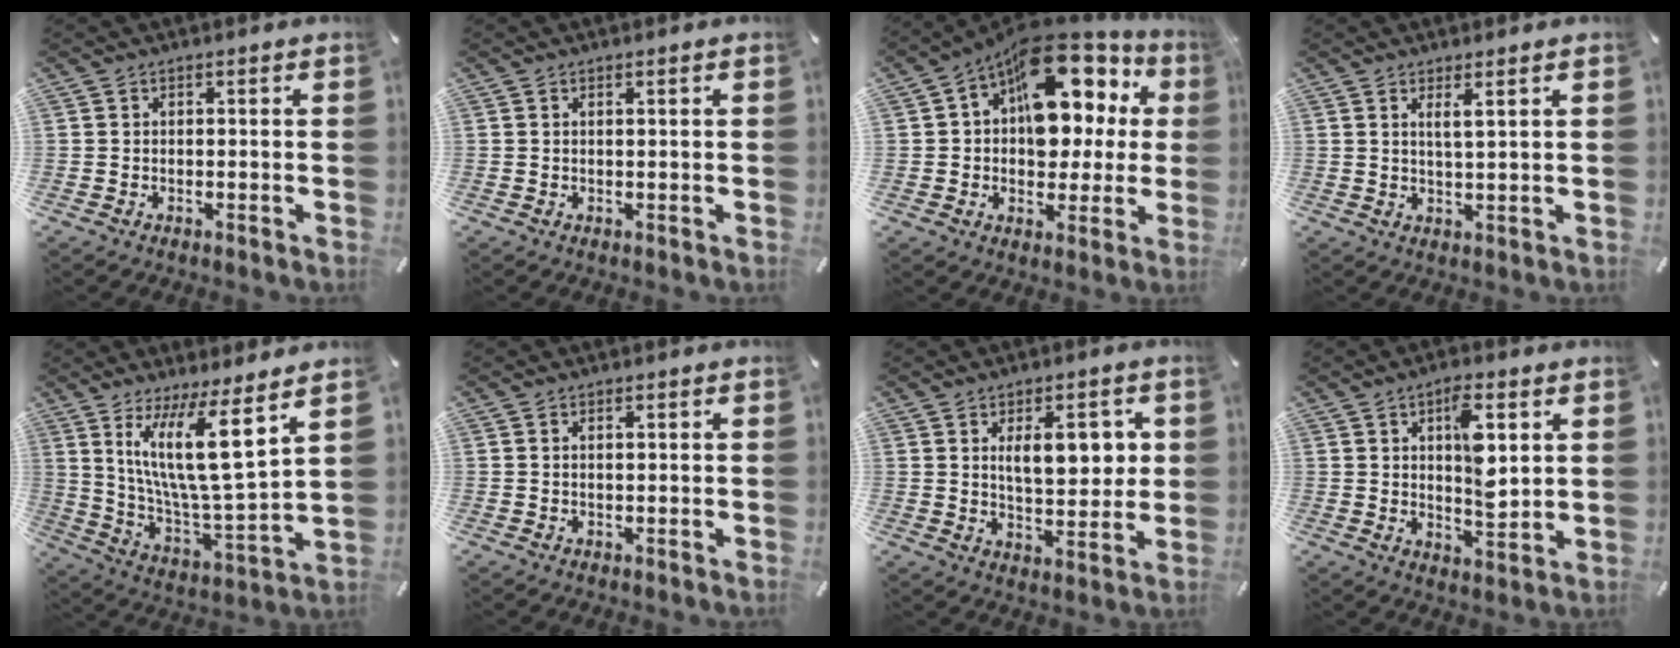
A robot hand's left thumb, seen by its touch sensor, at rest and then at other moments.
{"total": 0.7, "force": [0.3, 0.0, 0.7], "torque": [-0.011, 0.000, 0.004]}
{"total": 17.2, "force": [8.4, 10.3, 11.1], "torque": [-0.169, -0.073, 0.148]}
{"total": 3.1, "force": [1.8, -0.1, 2.5], "torque": [-0.054, -0.003, 0.030]}
{"total": 16.5, "force": [9.4, 2.7, 13.3], "torque": [-0.256, -0.055, 0.149]}
{"total": 0.8, "force": [0.3, 0.2, 0.8], "torque": [-0.014, 0.000, 0.004]}
{"total": 10.5, "force": [3.2, 5.4, 8.4], "torque": [-0.114, -0.010, 0.048]}
{"total": 9.4, "force": [3.2, 3.9, 7.9], "torque": [-0.113, -0.018, 0.047]}